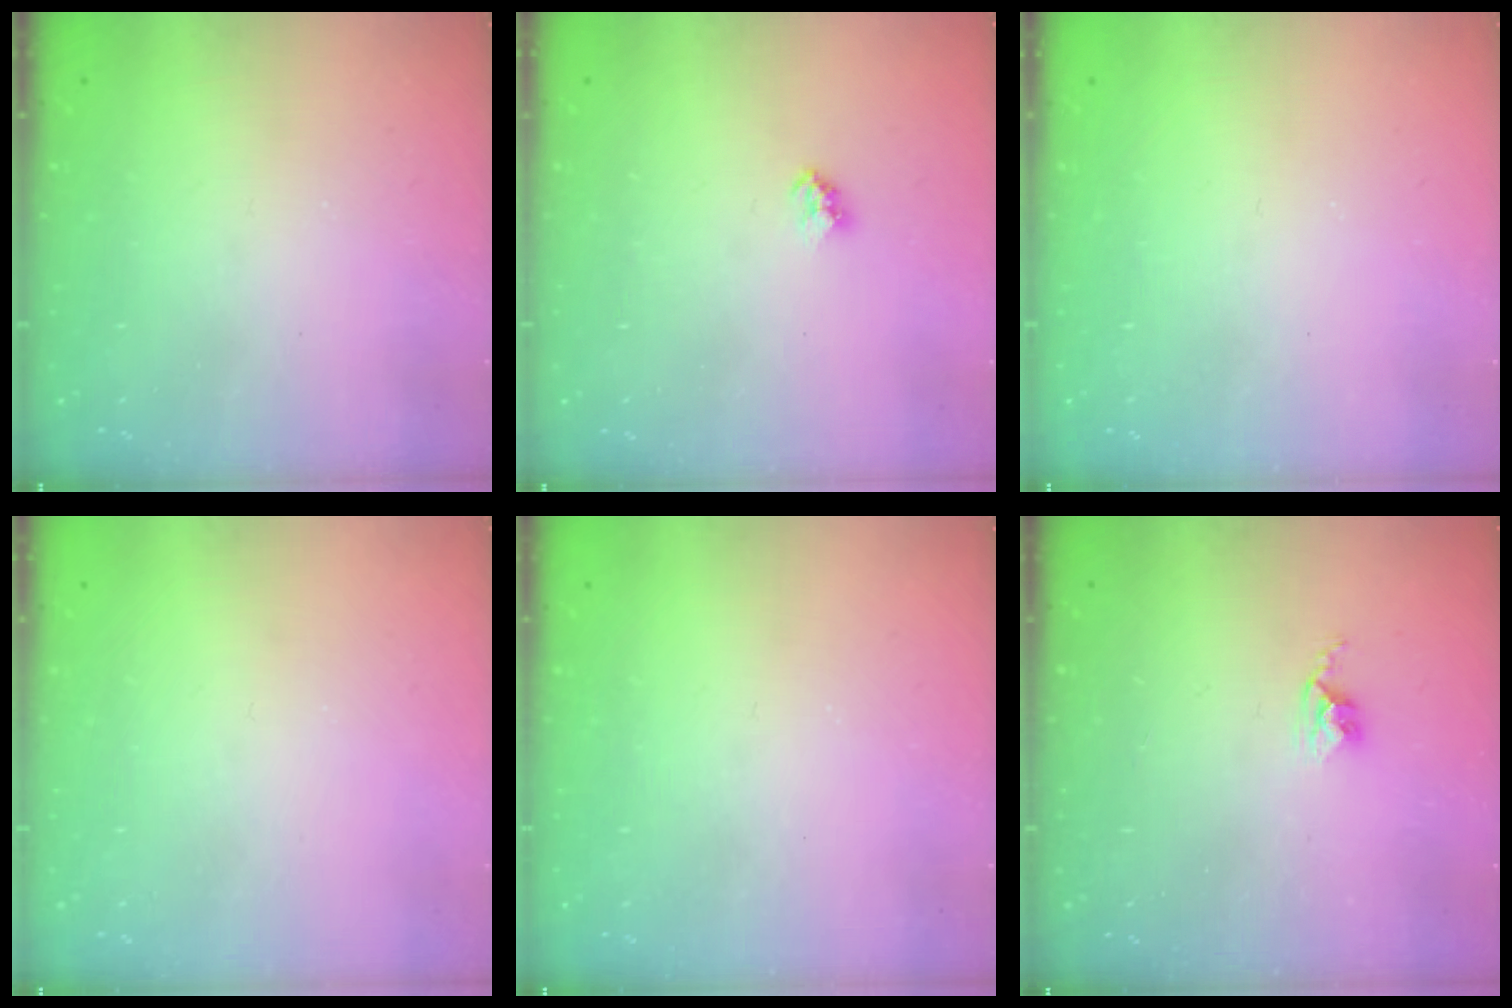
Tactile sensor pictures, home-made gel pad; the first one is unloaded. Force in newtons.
{"total": 2.4, "press": 2.4, "slide": 0.2}
{"total": 0.0}
{"total": 0.0}
{"total": 0.0}
{"total": 2.8, "press": 2.7, "slide": 0.4}